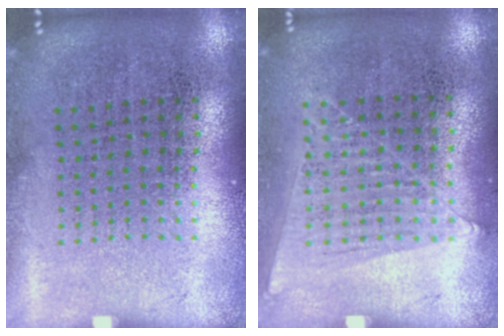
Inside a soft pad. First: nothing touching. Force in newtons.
{"total": 1.0, "press": 0.9, "slide": 0.4}